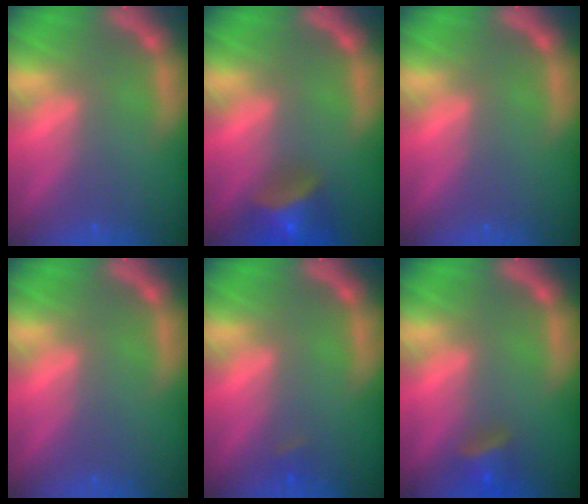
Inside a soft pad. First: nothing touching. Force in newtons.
{"total": 5.5}
{"total": 0.0}
{"total": 0.0}
{"total": 0.9}
{"total": 2.9}